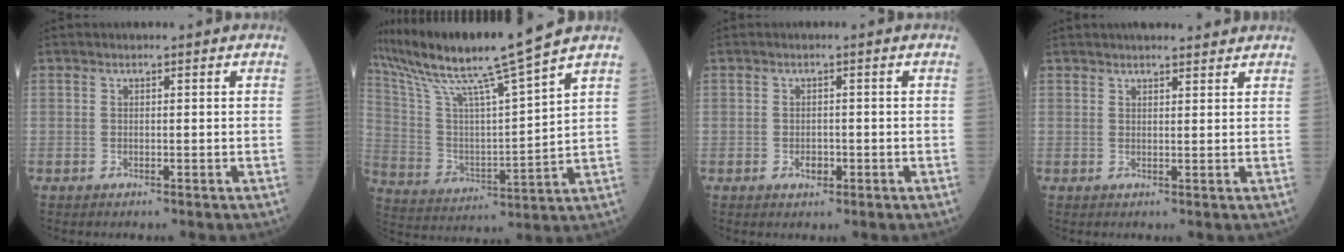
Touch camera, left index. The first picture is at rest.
{"total": 16.8, "force": [14.0, -2.3, 9.0], "torque": [-0.177, -0.007, 0.258]}
{"total": 1.5, "force": [-0.7, 1.0, 0.9], "torque": [-0.013, 0.000, -0.009]}
{"total": 5.8, "force": [5.2, 1.0, 2.3], "torque": [-0.027, 0.020, 0.068]}